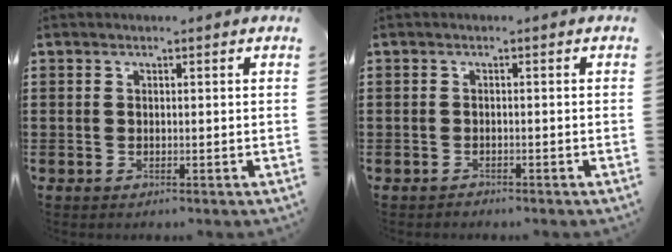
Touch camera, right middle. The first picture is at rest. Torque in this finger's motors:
{"motor_torque": [0.23, 0.05, -0.22, -0.01]}